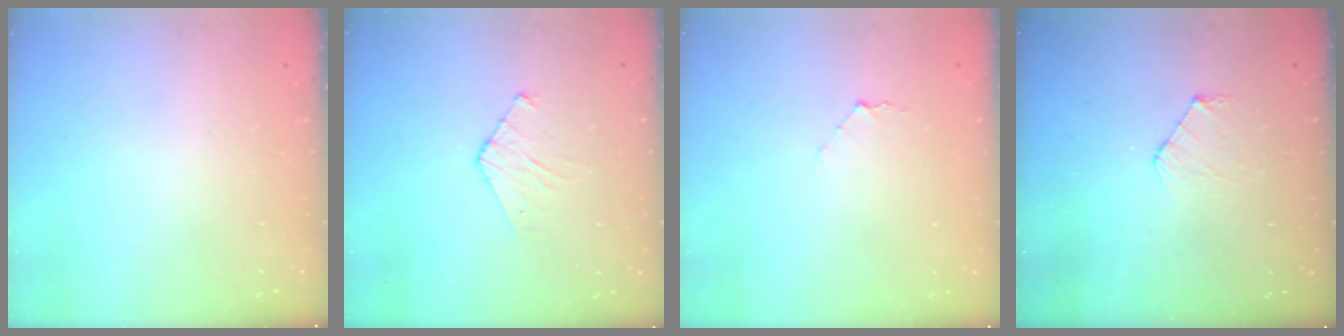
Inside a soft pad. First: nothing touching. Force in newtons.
{"total": 4.2, "press": 4.2, "slide": 0.4}
{"total": 3.9, "press": 3.8, "slide": 0.3}
{"total": 4.8, "press": 4.8, "slide": 0.5}